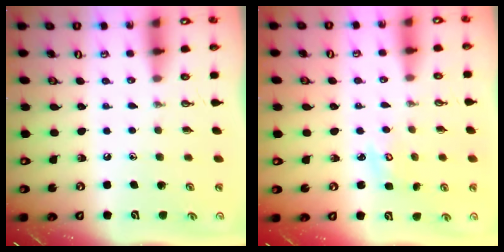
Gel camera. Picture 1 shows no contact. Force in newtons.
{"total": 3.0, "press": 3.0, "slide": 0.3}